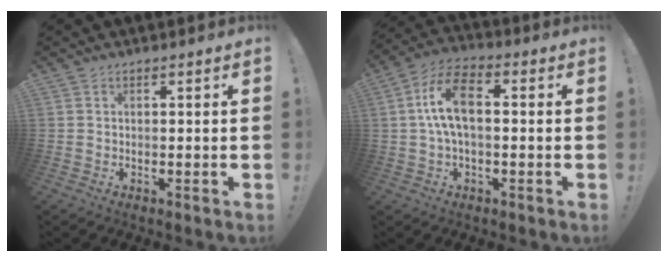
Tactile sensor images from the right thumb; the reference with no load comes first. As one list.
[{"total": 11.6, "force": [0.9, 6.0, 10.0], "torque": [-0.200, 0.014, 0.019]}]